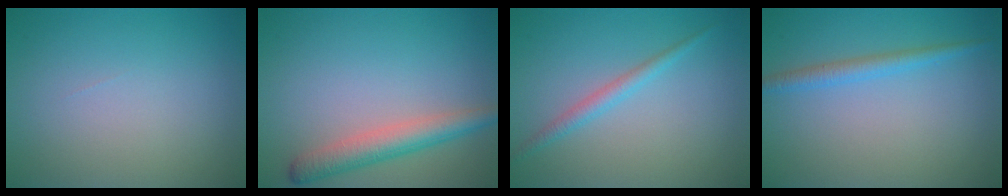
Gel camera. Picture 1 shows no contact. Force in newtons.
{"total": 3.8, "press": 3.8, "slide": 0.1}
{"total": 1.7, "press": 1.7, "slide": 0.1}
{"total": 1.9, "press": 1.9, "slide": 0.0}